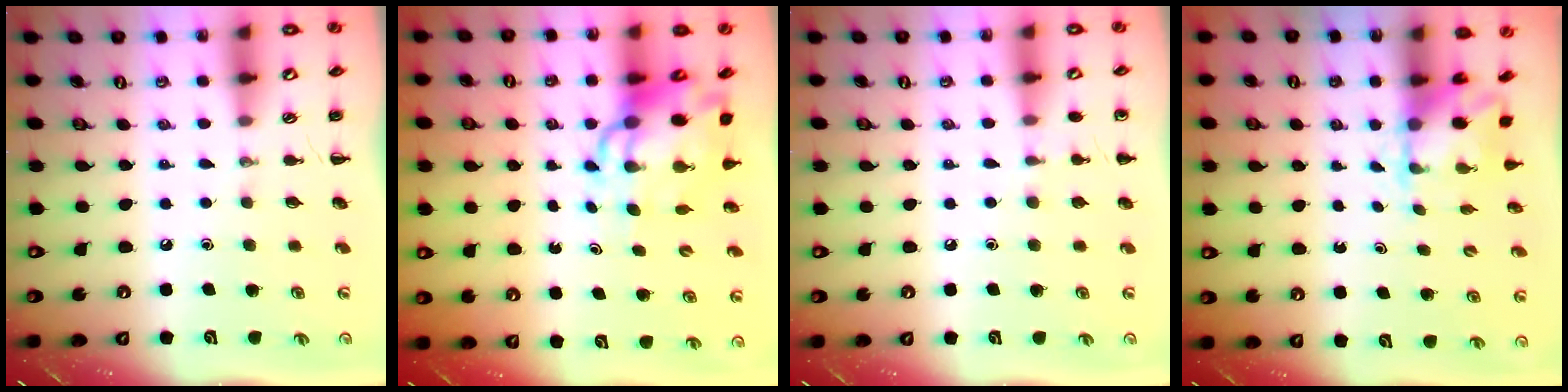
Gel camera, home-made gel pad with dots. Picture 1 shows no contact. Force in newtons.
{"total": 11.3, "press": 10.9, "slide": 3.1}
{"total": 5.0, "press": 4.7, "slide": 1.5}
{"total": 2.1, "press": 2.0, "slide": 0.7}